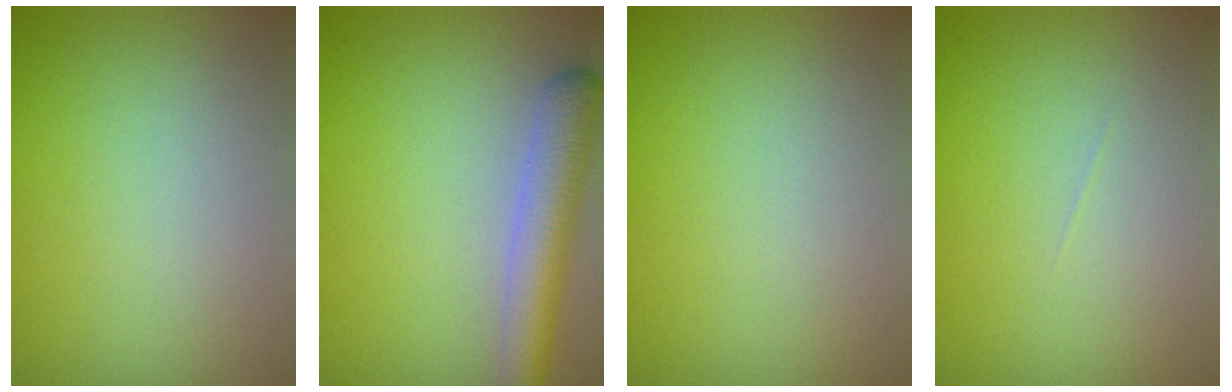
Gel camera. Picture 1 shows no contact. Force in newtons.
{"total": 5.1, "press": 5.1, "slide": 0.3}
{"total": 0.0}
{"total": 0.0}